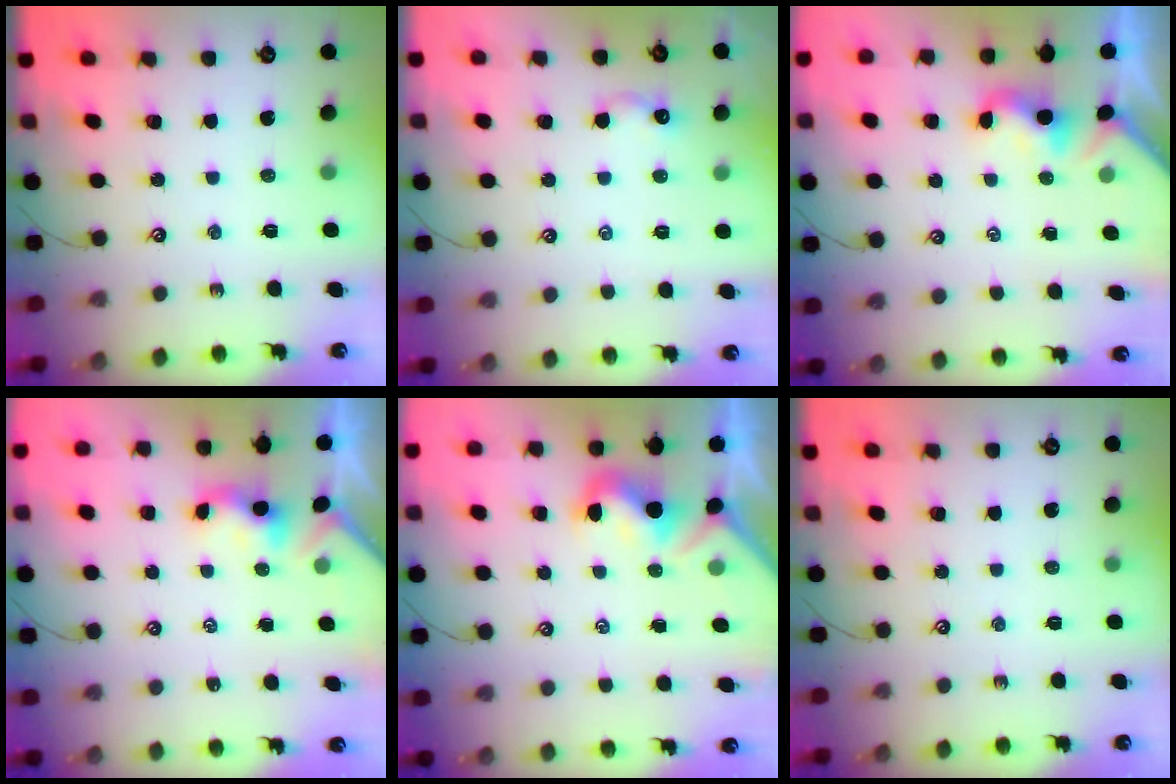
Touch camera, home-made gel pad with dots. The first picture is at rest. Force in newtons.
{"total": 1.6, "press": 1.6, "slide": 0.4}
{"total": 2.0, "press": 1.9, "slide": 0.5}
{"total": 1.1, "press": 1.0, "slide": 0.4}
{"total": 0.7, "press": 0.5, "slide": 0.6}
{"total": 0.0}